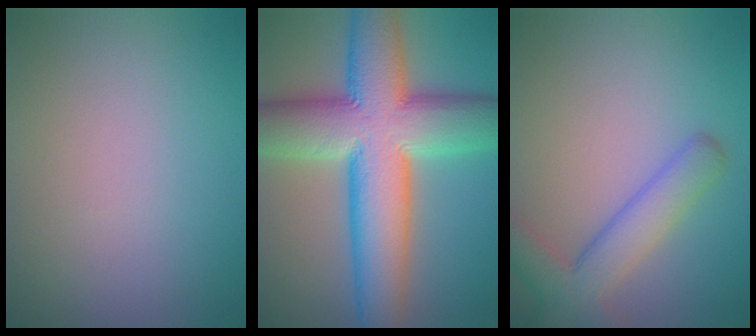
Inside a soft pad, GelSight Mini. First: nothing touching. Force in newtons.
{"total": 13.9, "press": 13.9, "slide": 0.3}
{"total": 4.8, "press": 4.8, "slide": 0.3}